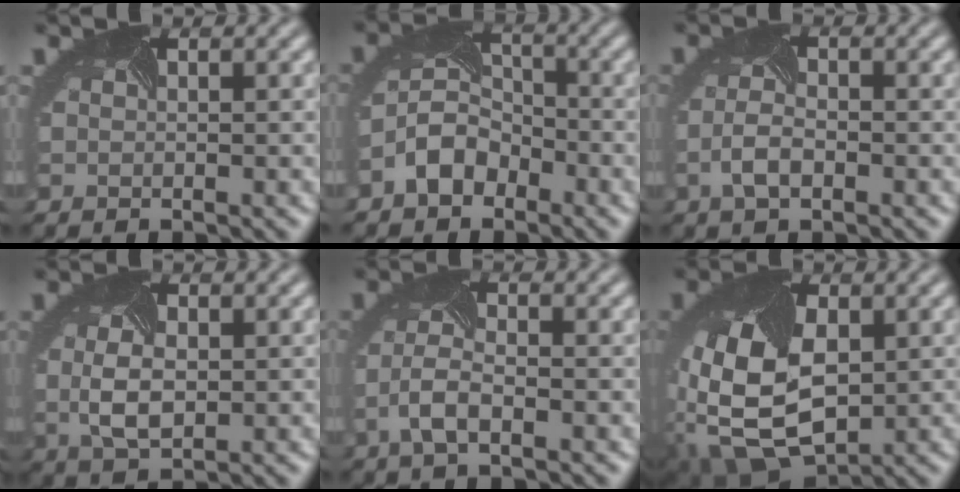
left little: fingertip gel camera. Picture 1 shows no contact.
{"total": 3.9, "force": [-2.5, 2.5, 1.8], "torque": [-0.039, 0.001, -0.053]}
{"total": 2.3, "force": [-1.1, 1.0, 1.8], "torque": [-0.048, -0.003, -0.021]}
{"total": 3.2, "force": [0.1, 1.8, 2.7], "torque": [-0.066, -0.001, 0.004]}
{"total": 3.0, "force": [-1.6, 0.9, 2.4], "torque": [-0.062, 0.001, -0.032]}
{"total": 10.2, "force": [-0.8, 6.3, 8.0], "torque": [-0.197, -0.019, -0.009]}